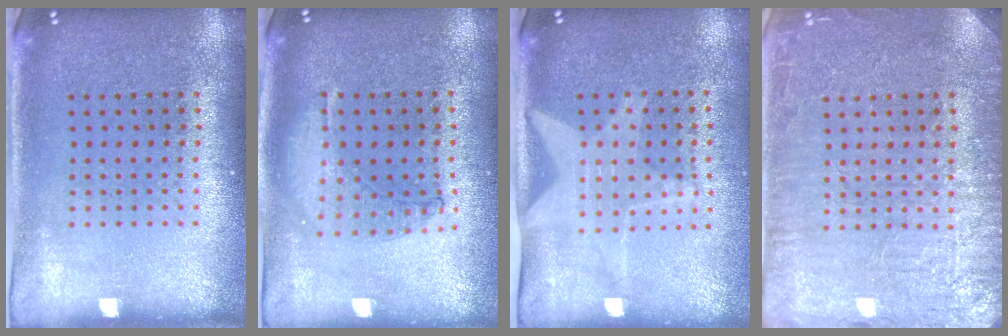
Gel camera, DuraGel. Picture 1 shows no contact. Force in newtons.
{"total": 0.9, "press": 0.9, "slide": 0.3}
{"total": 1.8, "press": 1.5, "slide": 1.1}
{"total": 5.3, "press": 5.2, "slide": 0.8}